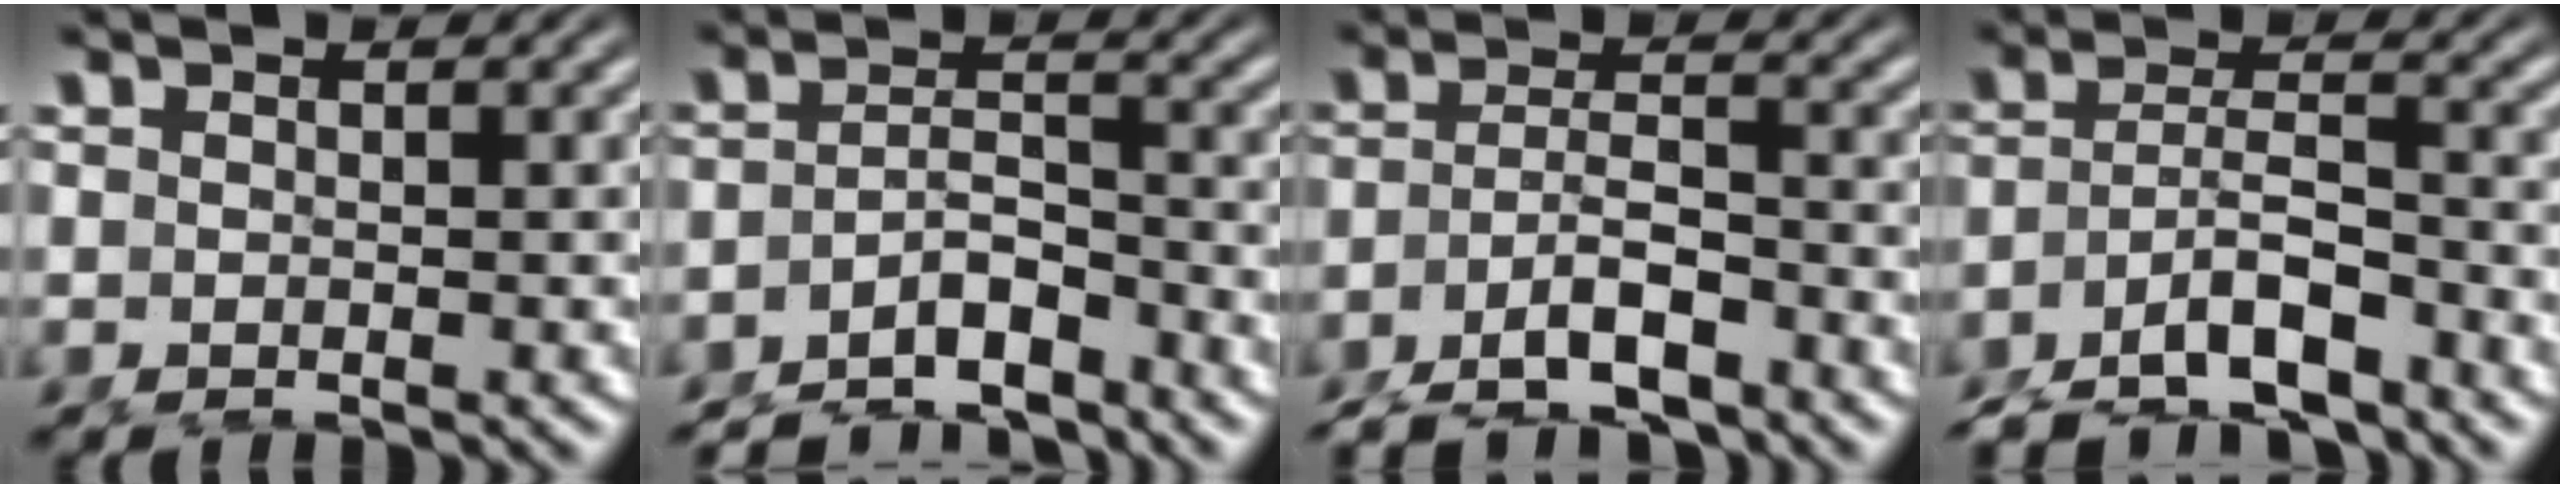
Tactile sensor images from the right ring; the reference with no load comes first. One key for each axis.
{"total": 7.1, "fx": -6.4, "fy": 2.3, "fz": 2.1, "tx": -0.030, "ty": -0.024, "tz": -0.097}
{"total": 6.7, "fx": -4.9, "fy": 2.8, "fz": 3.6, "tx": -0.066, "ty": -0.027, "tz": -0.068}
{"total": 7.2, "fx": -5.0, "fy": 3.5, "fz": 3.8, "tx": -0.071, "ty": -0.028, "tz": -0.072}